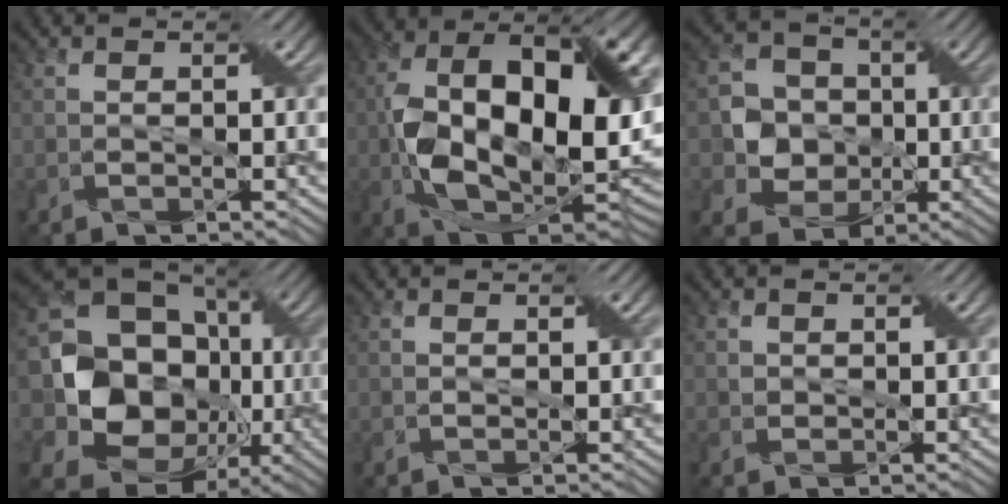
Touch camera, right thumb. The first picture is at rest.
{"total": 18.0, "force": [0.6, 11.0, 14.3], "torque": [-0.262, -0.021, 0.022]}
{"total": 6.2, "force": [-0.3, 5.9, 1.9], "torque": [-0.049, 0.001, -0.015]}
{"total": 21.1, "force": [-0.7, 17.9, 11.2], "torque": [-0.228, -0.021, -0.021]}
{"total": 0.5, "force": [0.3, -0.1, -0.5], "torque": [0.006, 0.001, 0.004]}
{"total": 1.1, "force": [0.4, 1.0, 0.0], "torque": [-0.007, 0.000, 0.005]}